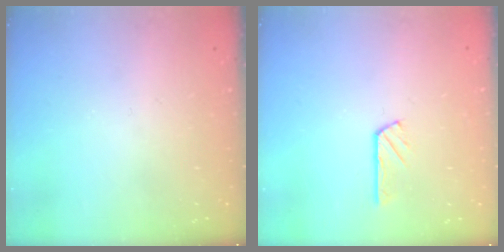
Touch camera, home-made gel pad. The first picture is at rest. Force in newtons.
{"total": 2.8, "press": 2.8, "slide": 0.1}